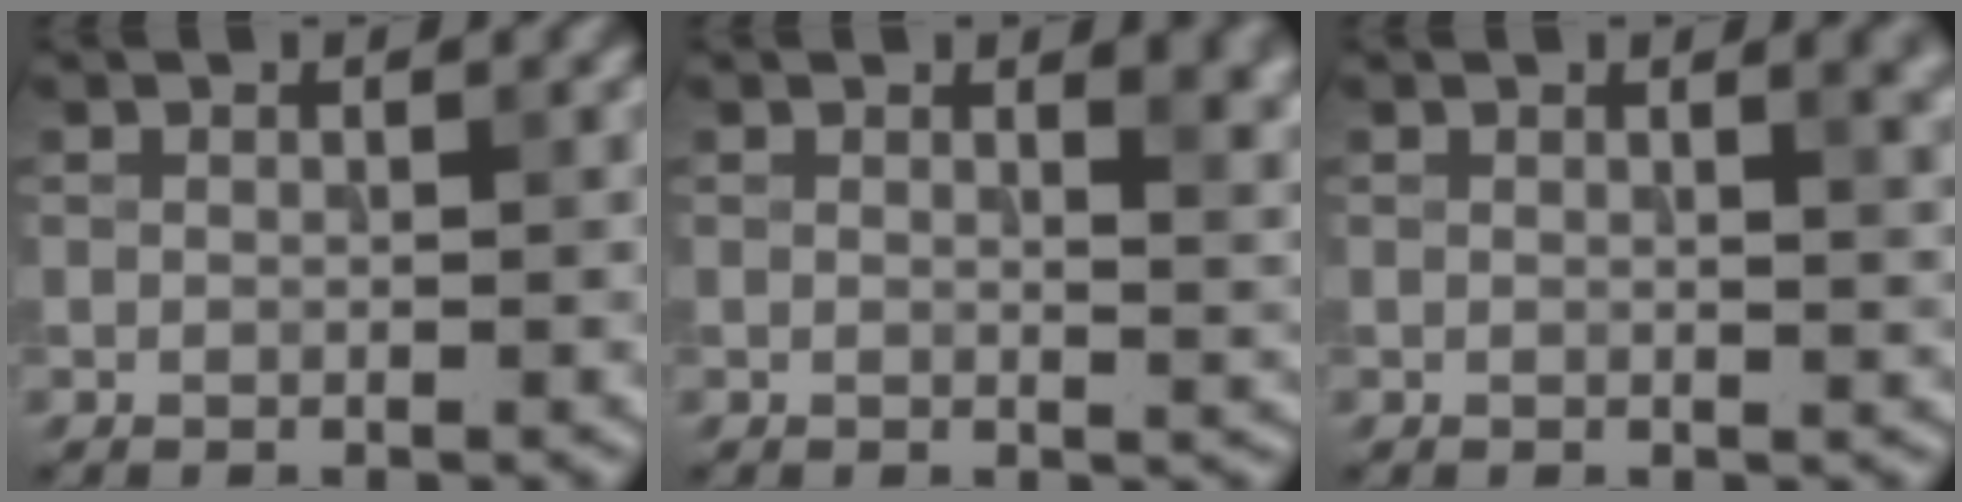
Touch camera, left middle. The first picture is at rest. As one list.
[{"total": 3.6, "force": [2.2, 1.4, 2.5], "torque": [-0.027, -0.004, 0.033]}, {"total": 2.6, "force": [1.3, 0.8, 2.1], "torque": [-0.021, 0.001, 0.019]}]